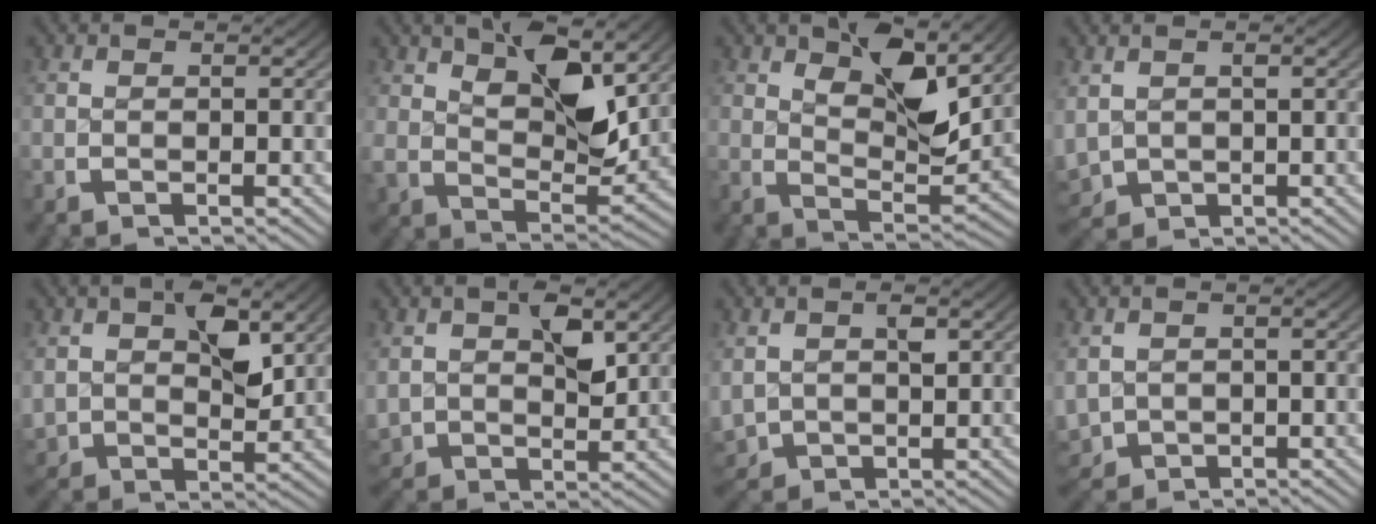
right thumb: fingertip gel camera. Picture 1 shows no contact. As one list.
[{"total": 7.7, "force": [3.0, 3.5, 6.2], "torque": [-0.123, -0.016, 0.061]}, {"total": 6.7, "force": [2.4, 2.7, 5.7], "torque": [-0.113, -0.020, 0.047]}, {"total": 4.5, "force": [-0.4, 3.9, 2.2], "torque": [-0.068, -0.027, 0.015]}, {"total": 4.3, "force": [1.8, 2.7, 2.8], "torque": [-0.053, -0.011, 0.043]}, {"total": 3.9, "force": [1.5, 2.7, 2.4], "torque": [-0.051, -0.011, 0.041]}, {"total": 3.9, "force": [0.2, 3.4, 1.9], "torque": [-0.062, -0.022, 0.026]}, {"total": 4.3, "force": [-0.5, 3.8, 1.9], "torque": [-0.063, -0.029, 0.009]}]